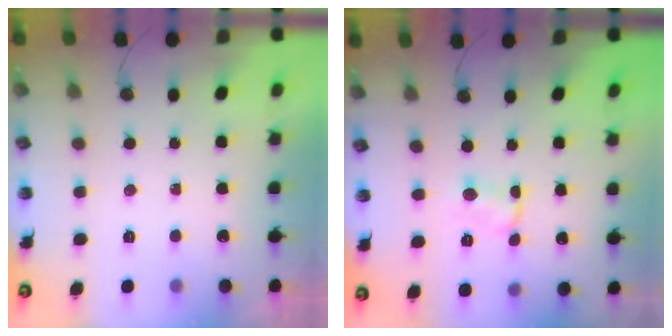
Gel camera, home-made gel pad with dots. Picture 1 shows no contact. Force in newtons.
{"total": 1.4, "press": 1.4, "slide": 0.1}